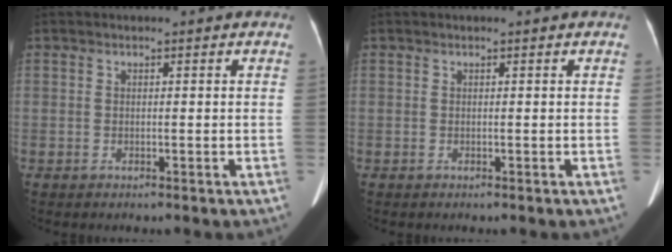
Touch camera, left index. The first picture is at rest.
{"total": 0.0}